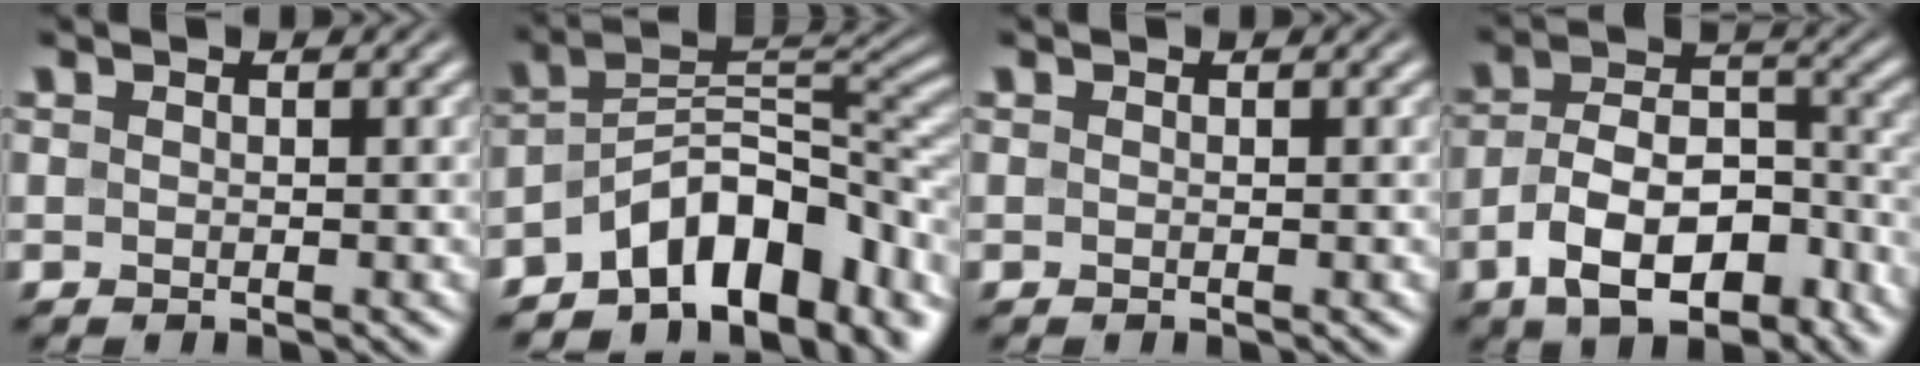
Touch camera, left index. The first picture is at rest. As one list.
[{"total": 11.2, "force": [-6.6, 6.0, 6.7], "torque": [-0.094, 0.010, -0.127]}, {"total": 0.0}, {"total": 9.8, "force": [-5.5, 4.9, 6.6], "torque": [-0.111, 0.002, -0.102]}]